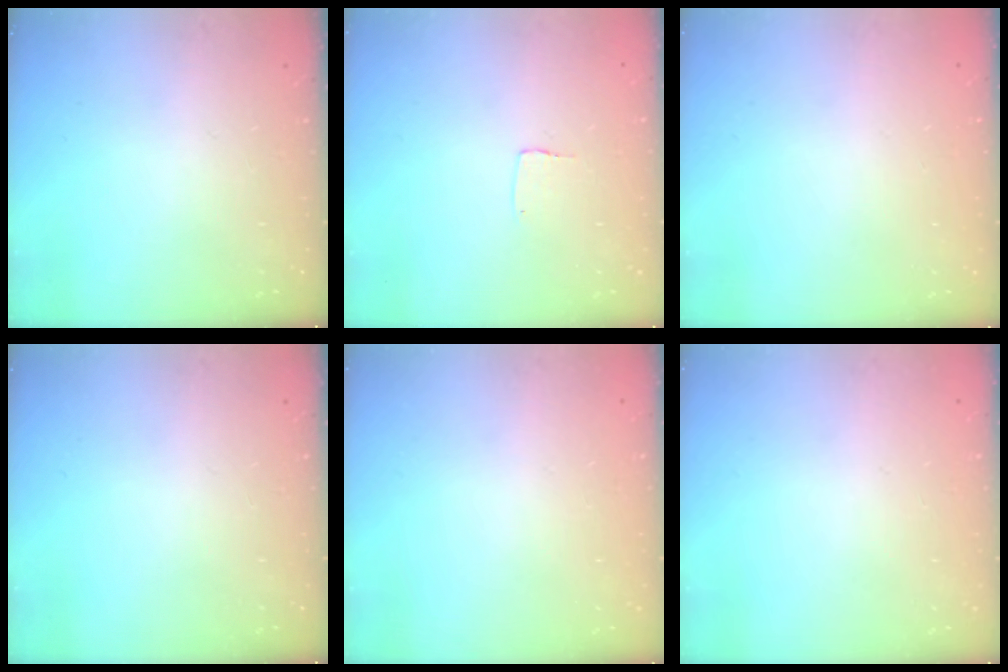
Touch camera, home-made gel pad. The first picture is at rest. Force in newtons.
{"total": 3.8, "press": 3.8, "slide": 0.1}
{"total": 0.0}
{"total": 0.0}
{"total": 0.0}
{"total": 0.7, "press": 0.6, "slide": 0.3}